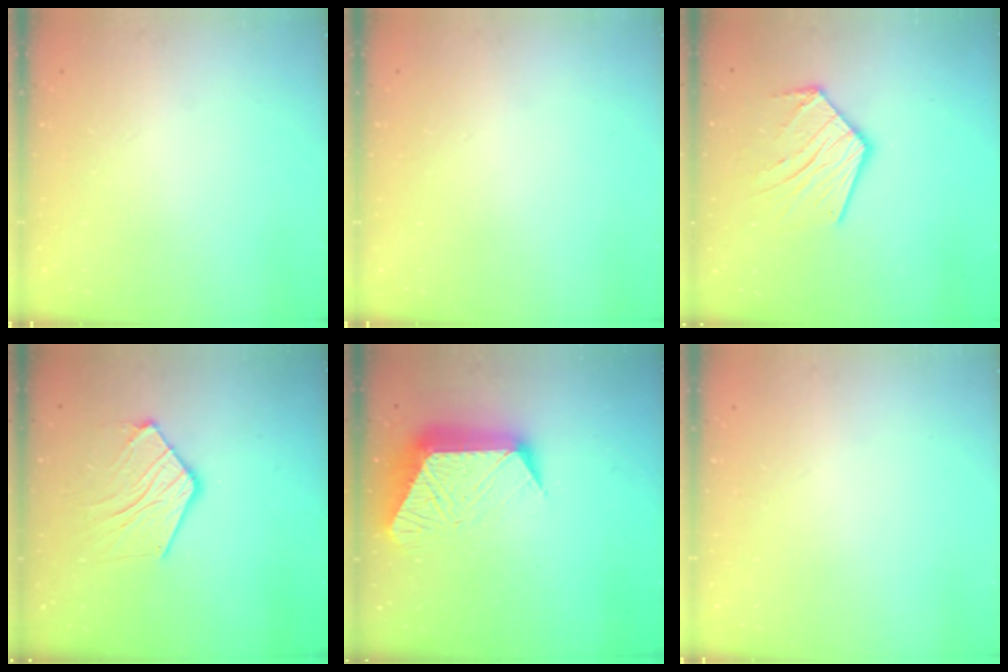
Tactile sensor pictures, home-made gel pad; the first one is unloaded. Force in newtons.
{"total": 0.0}
{"total": 14.8, "press": 14.7, "slide": 1.1}
{"total": 11.9, "press": 11.8, "slide": 0.9}
{"total": 15.5, "press": 15.5, "slide": 1.1}
{"total": 0.0}